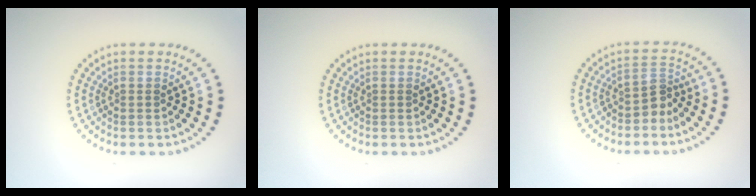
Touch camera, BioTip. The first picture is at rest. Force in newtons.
{"total": 0.0}
{"total": 2.0, "press": 1.5, "slide": 1.3}